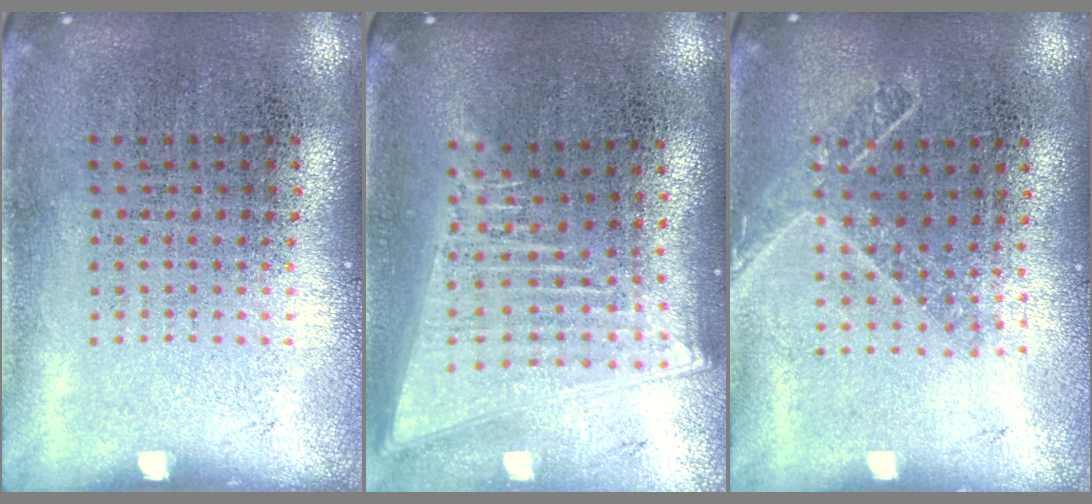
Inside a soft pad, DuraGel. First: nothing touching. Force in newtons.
{"total": 2.1, "press": 1.8, "slide": 1.1}
{"total": 1.5, "press": 1.2, "slide": 0.9}